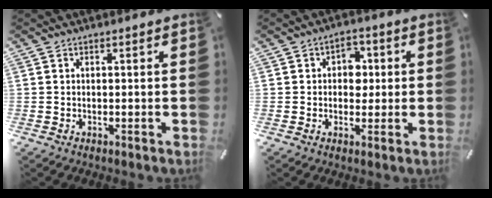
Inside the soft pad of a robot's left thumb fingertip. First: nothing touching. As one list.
[{"total": 5.6, "force": [0.2, 4.7, 3.0], "torque": [-0.034, 0.002, -0.005]}]